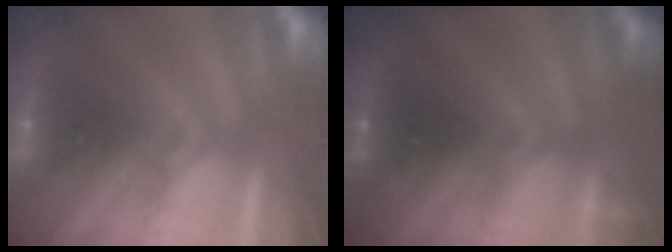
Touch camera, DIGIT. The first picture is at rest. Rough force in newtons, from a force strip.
{"total": 2.4}